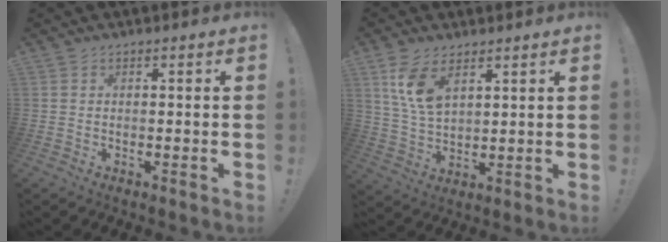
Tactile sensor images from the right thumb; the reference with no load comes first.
{"total": 9.6, "force": [5.3, 4.8, 6.4], "torque": [-0.122, -0.018, 0.100]}